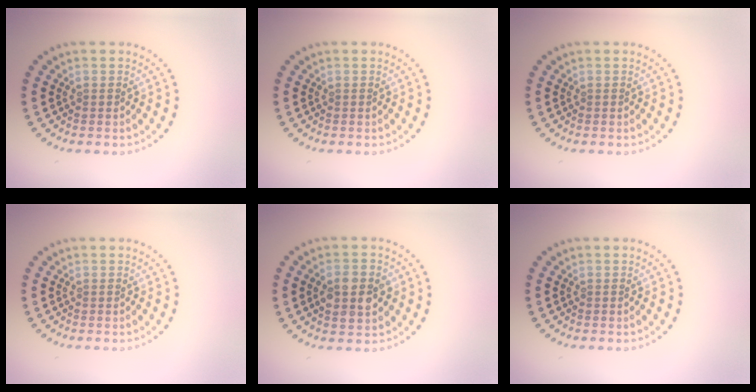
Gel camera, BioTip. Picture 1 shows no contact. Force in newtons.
{"total": 0.0}
{"total": 0.0}
{"total": 0.0}
{"total": 4.5, "press": 4.5, "slide": 0.2}
{"total": 0.0}